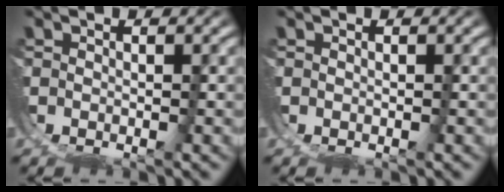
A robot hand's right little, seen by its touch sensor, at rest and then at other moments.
{"total": 0.0}